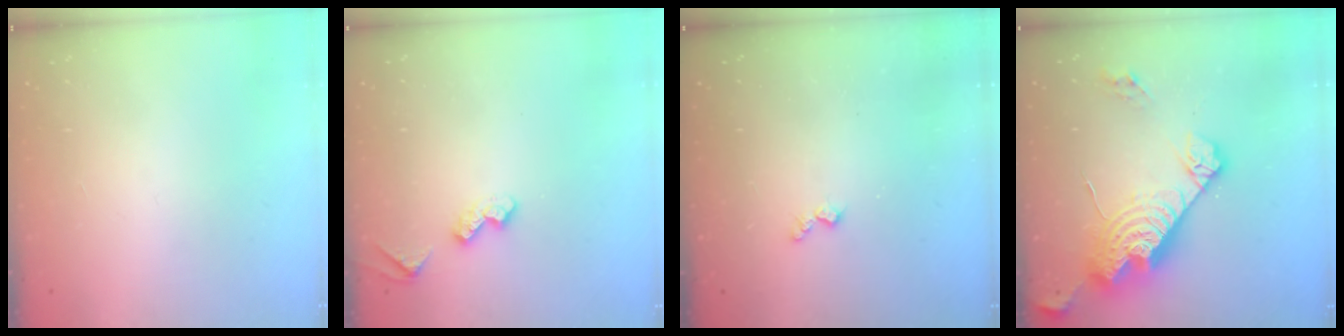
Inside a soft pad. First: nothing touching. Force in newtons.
{"total": 5.4, "press": 5.3, "slide": 0.7}
{"total": 3.9, "press": 3.9, "slide": 0.6}
{"total": 20.8, "press": 20.7, "slide": 1.7}